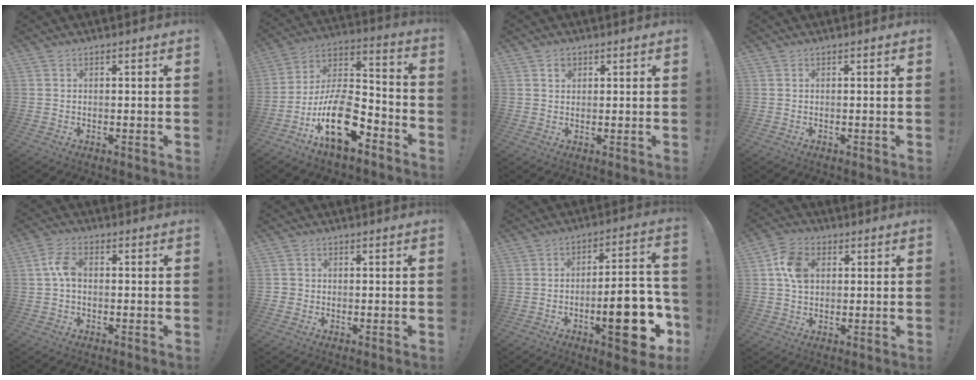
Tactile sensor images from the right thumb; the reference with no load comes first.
{"total": 19.2, "force": [-9.0, 9.0, 14.3], "torque": [-0.275, 0.055, -0.146]}
{"total": 2.0, "force": [0.9, 1.6, 0.7], "torque": [0.001, -0.005, 0.013]}
{"total": 0.0}
{"total": 5.3, "force": [0.1, 3.0, 4.3], "torque": [-0.090, 0.015, 0.005]}
{"total": 1.7, "force": [-0.4, 1.6, 0.5], "torque": [-0.014, 0.007, -0.005]}
{"total": 19.1, "force": [-7.2, 5.9, 16.7], "torque": [-0.217, 0.036, -0.103]}
{"total": 8.9, "force": [2.0, 6.6, 5.6], "torque": [-0.105, 0.008, 0.039]}